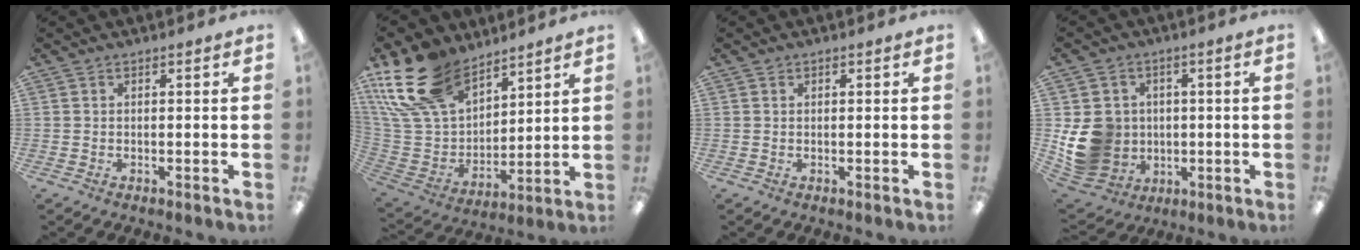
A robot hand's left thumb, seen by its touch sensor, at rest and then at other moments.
{"total": 21.1, "force": [14.3, 11.9, 9.9], "torque": [-0.231, -0.070, 0.269]}
{"total": 0.5, "force": [0.3, 0.4, 0.1], "torque": [-0.003, 0.003, 0.006]}
{"total": 12.1, "force": [-0.8, 11.1, 4.7], "torque": [-0.106, 0.007, -0.004]}